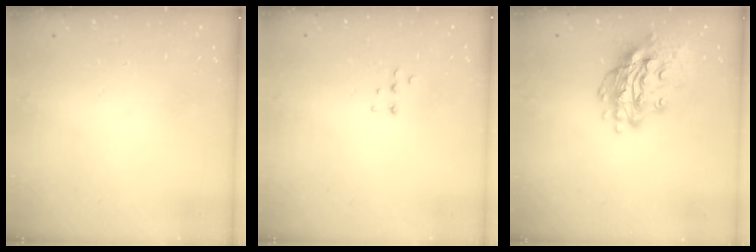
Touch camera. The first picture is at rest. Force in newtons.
{"total": 3.6, "press": 3.5, "slide": 0.9}
{"total": 15.9, "press": 15.8, "slide": 1.3}